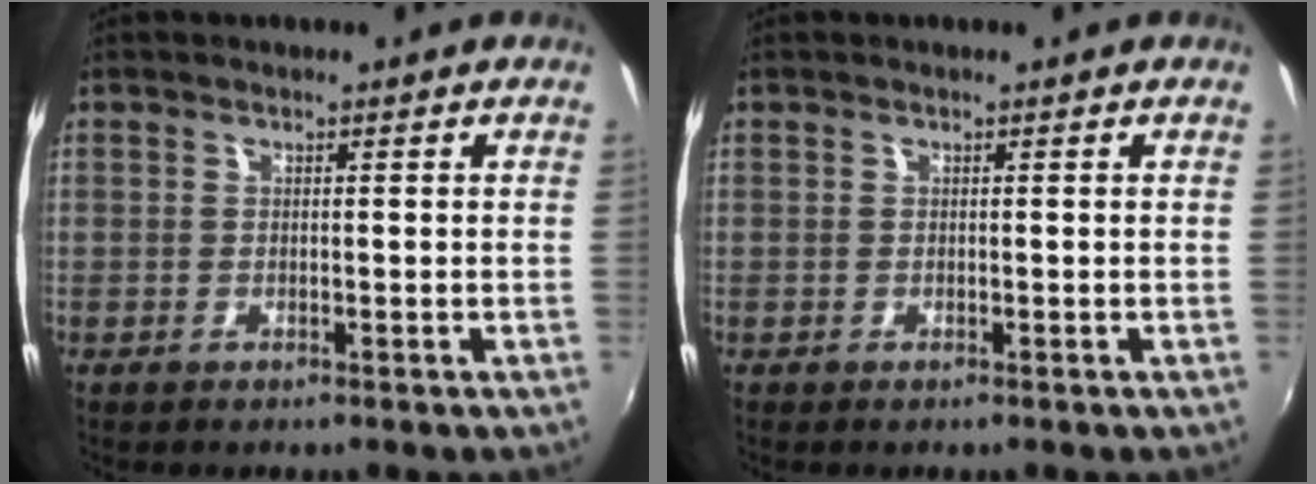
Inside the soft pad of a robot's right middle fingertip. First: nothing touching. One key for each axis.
{"total": 0.0}